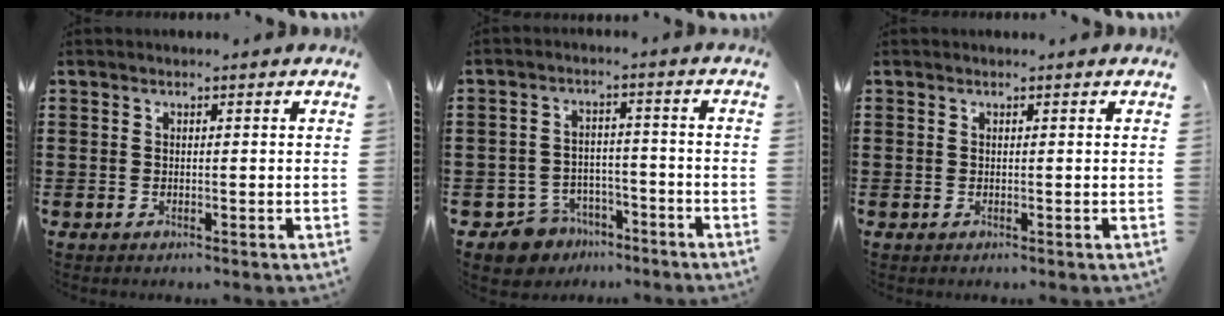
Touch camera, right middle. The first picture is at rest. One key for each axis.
{"total": 5.7, "fx": -5.1, "fy": 2.4, "fz": 0.4, "tx": -0.033, "ty": 0.009, "tz": -0.107}
{"total": 0.0}